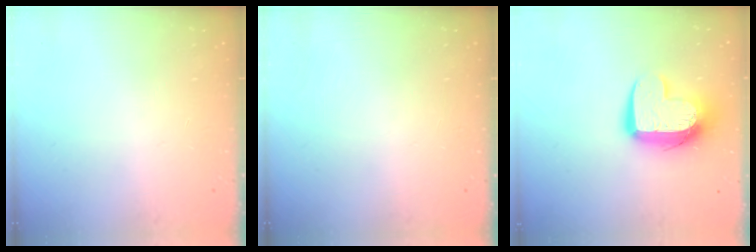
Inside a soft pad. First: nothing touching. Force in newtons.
{"total": 0.0}
{"total": 12.3, "press": 12.3, "slide": 0.9}